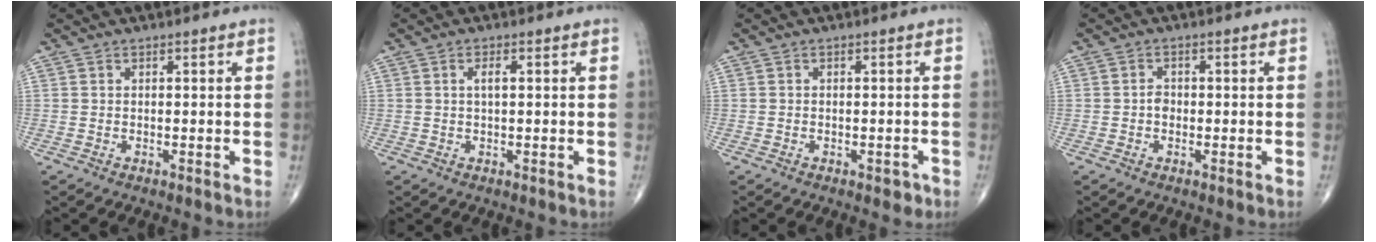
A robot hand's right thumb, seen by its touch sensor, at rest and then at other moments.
{"total": 1.7, "force": [0.3, 0.5, 1.6], "torque": [-0.031, 0.003, 0.005]}
{"total": 1.7, "force": [-0.9, 1.0, 1.0], "torque": [-0.005, 0.003, -0.011]}
{"total": 1.5, "force": [-0.4, 1.2, 0.9], "torque": [-0.007, 0.005, -0.009]}